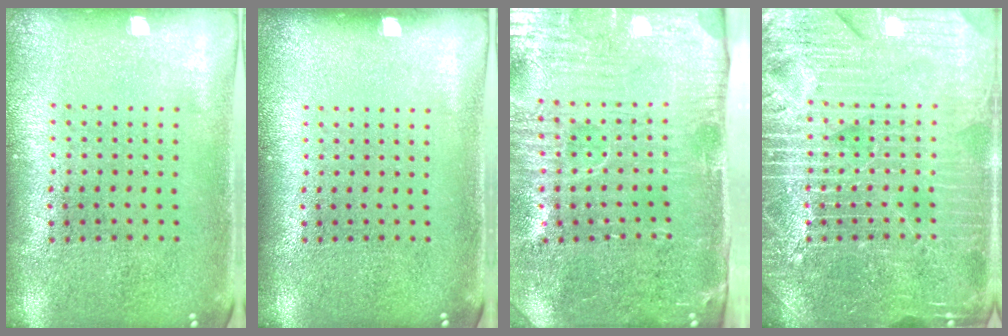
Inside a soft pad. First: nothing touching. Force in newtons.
{"total": 0.0}
{"total": 5.1, "press": 4.4, "slide": 2.7}
{"total": 7.2, "press": 7.1, "slide": 1.0}